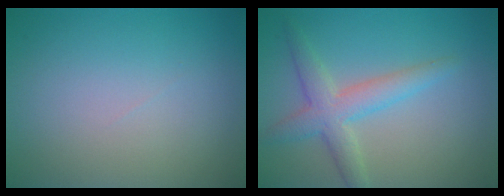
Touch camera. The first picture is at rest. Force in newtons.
{"total": 3.7, "press": 3.7, "slide": 0.0}